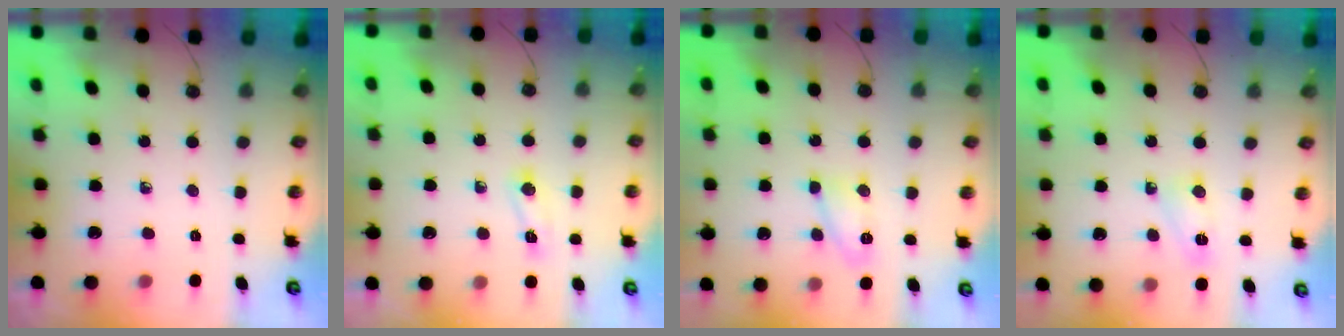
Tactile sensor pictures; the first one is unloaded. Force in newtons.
{"total": 14.9, "press": 6.6, "slide": 13.4}
{"total": 6.8, "press": 6.8, "slide": 0.3}
{"total": 3.5, "press": 3.4, "slide": 1.0}